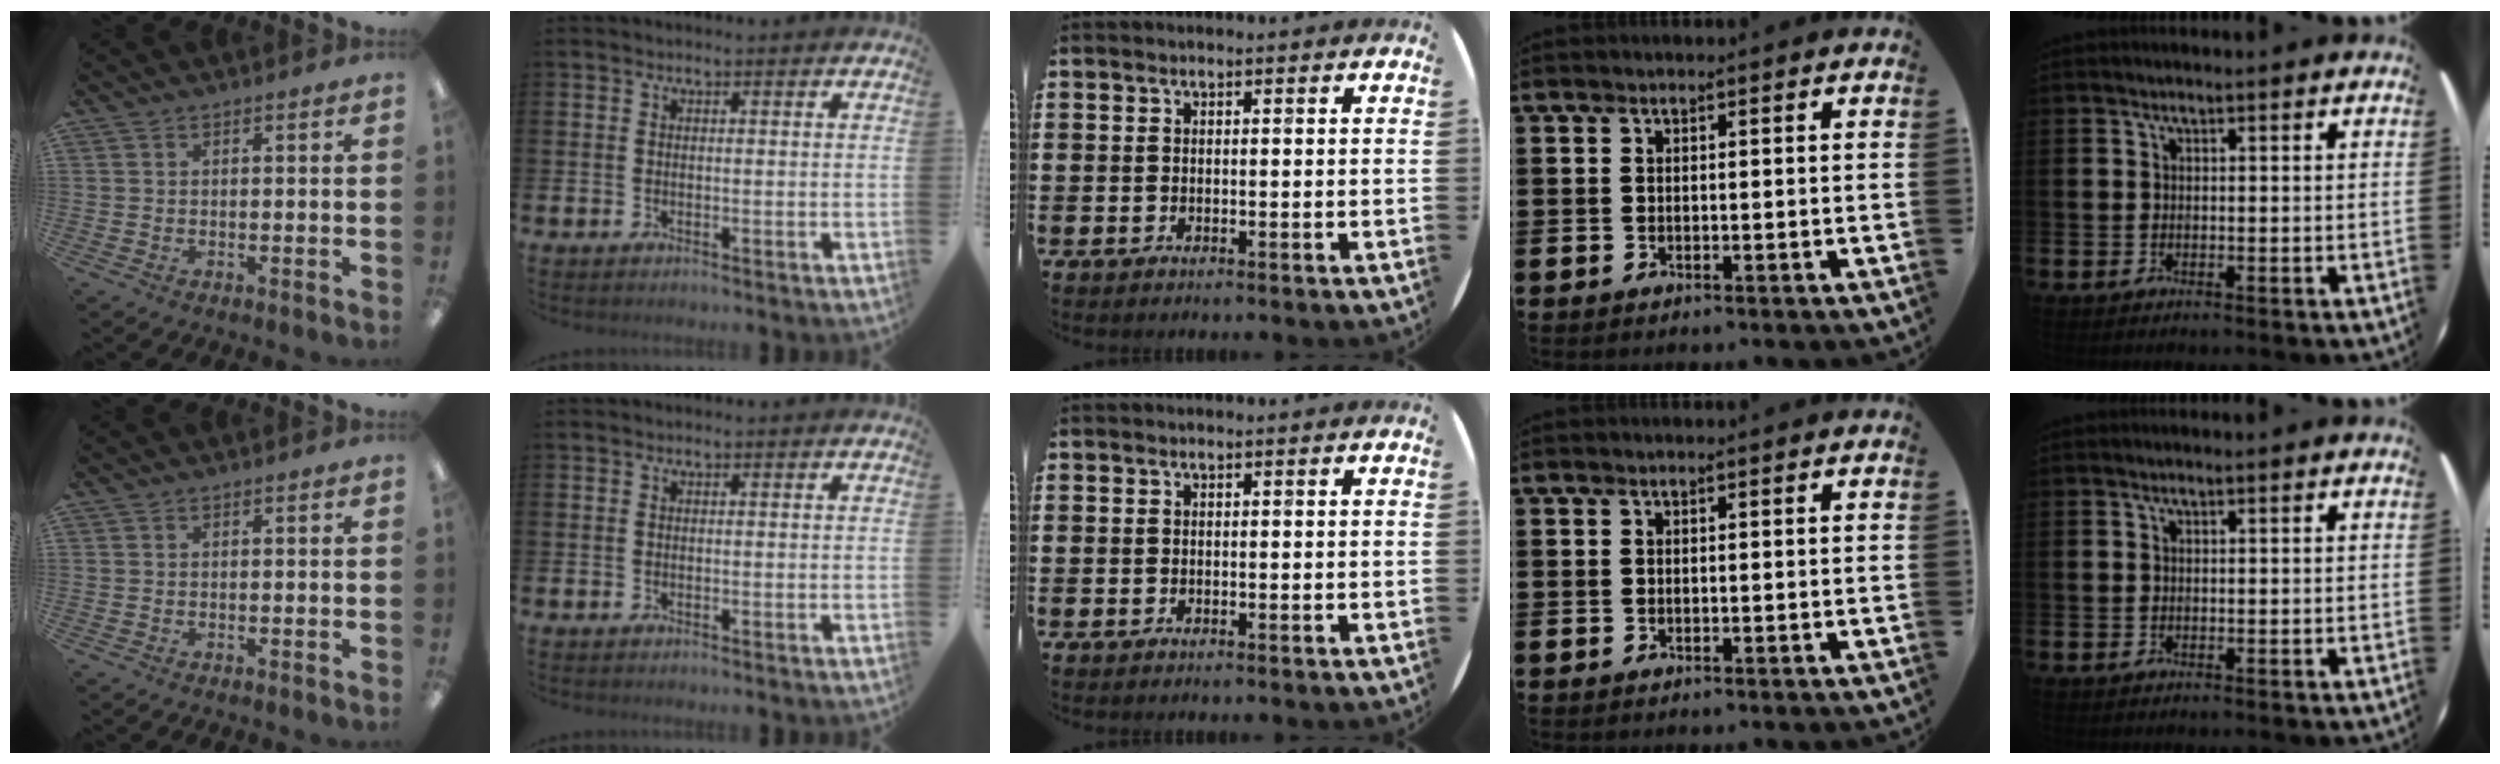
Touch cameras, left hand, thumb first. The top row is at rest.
{}